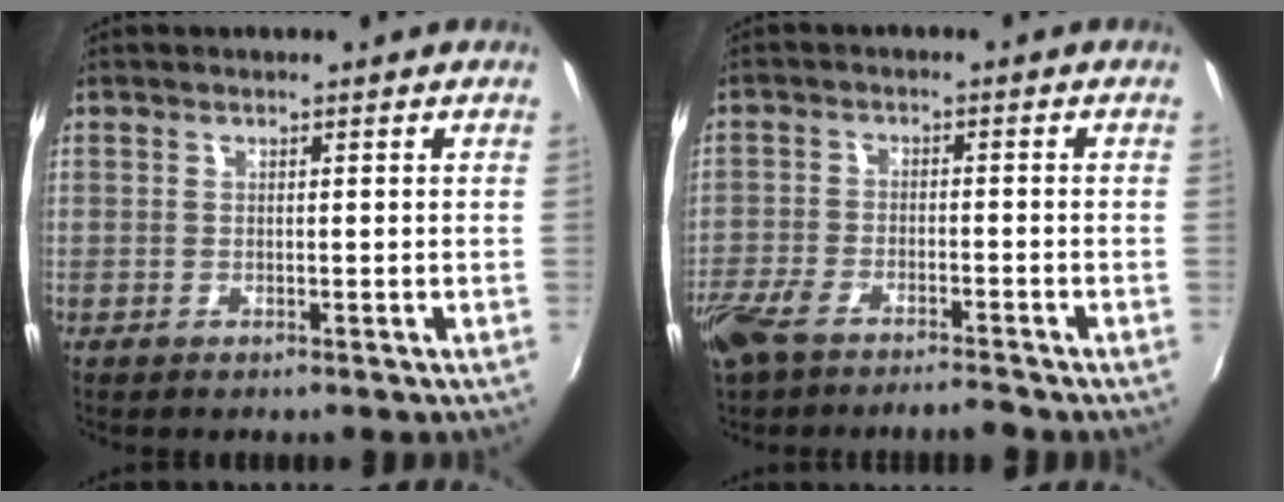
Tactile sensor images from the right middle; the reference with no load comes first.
{"total": 8.3, "force": [-6.7, 2.1, 4.5], "torque": [-0.115, -0.024, -0.127]}